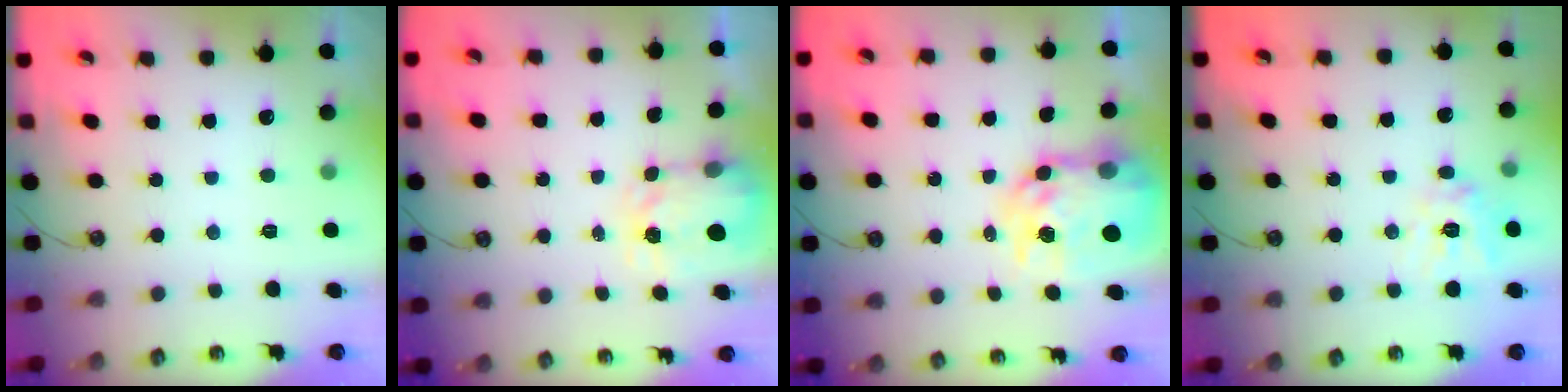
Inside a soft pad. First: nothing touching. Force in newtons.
{"total": 3.5, "press": 3.5, "slide": 0.5}
{"total": 12.4, "press": 12.4, "slide": 1.1}
{"total": 12.4, "press": 12.3, "slide": 1.5}